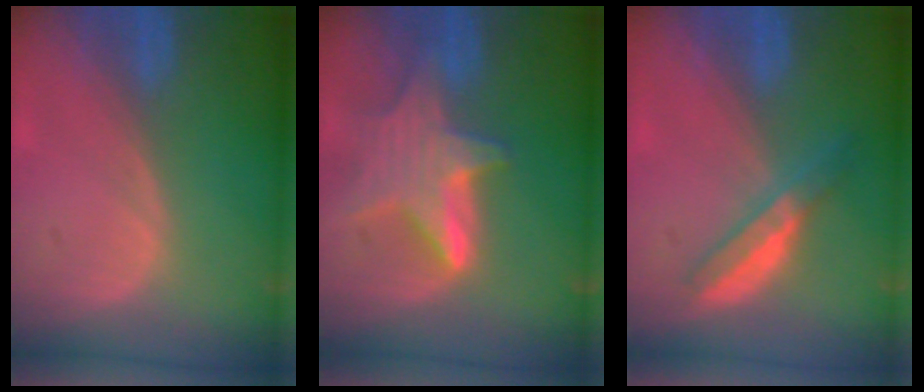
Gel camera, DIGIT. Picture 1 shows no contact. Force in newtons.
{"total": 7.8, "press": 7.8, "slide": 0.7}
{"total": 5.2, "press": 4.6, "slide": 2.4}